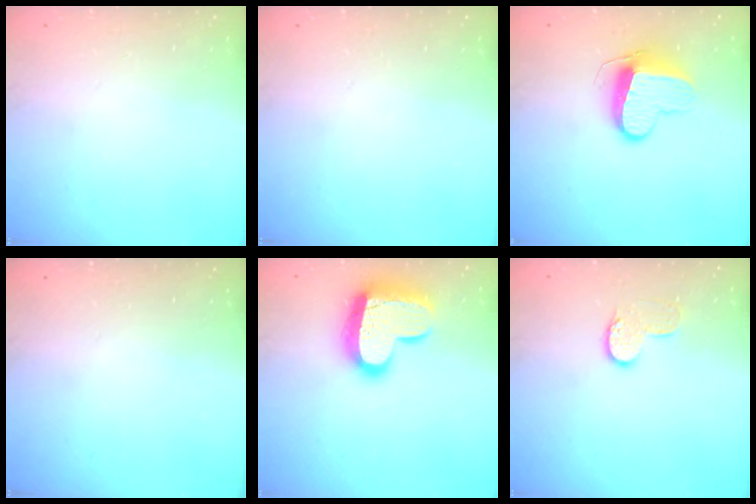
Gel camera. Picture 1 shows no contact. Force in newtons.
{"total": 0.0}
{"total": 10.0, "press": 10.0, "slide": 0.5}
{"total": 0.0}
{"total": 17.6, "press": 17.6, "slide": 1.5}
{"total": 7.4, "press": 7.4, "slide": 0.2}